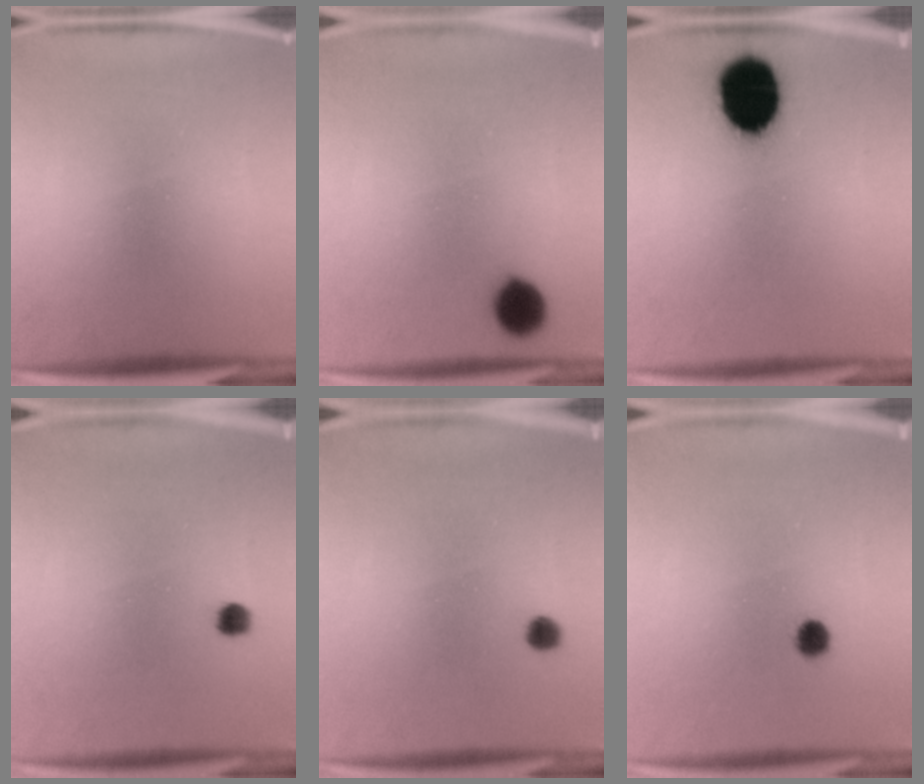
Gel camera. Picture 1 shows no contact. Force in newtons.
{"total": 6.7}
{"total": 15.9}
{"total": 1.8}
{"total": 1.8}
{"total": 2.6}